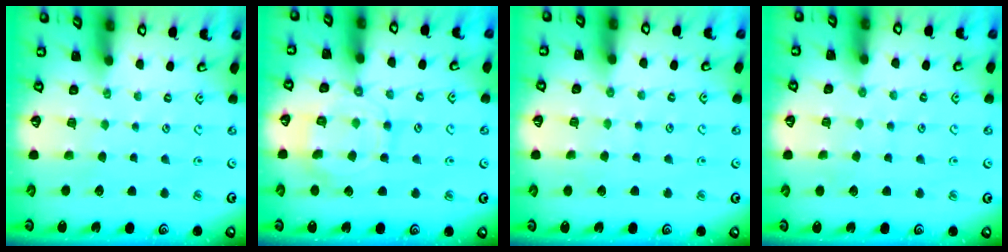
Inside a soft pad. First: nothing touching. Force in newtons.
{"total": 11.2, "press": 11.1, "slide": 1.1}
{"total": 4.4, "press": 4.3, "slide": 0.4}
{"total": 4.3, "press": 4.3, "slide": 0.3}